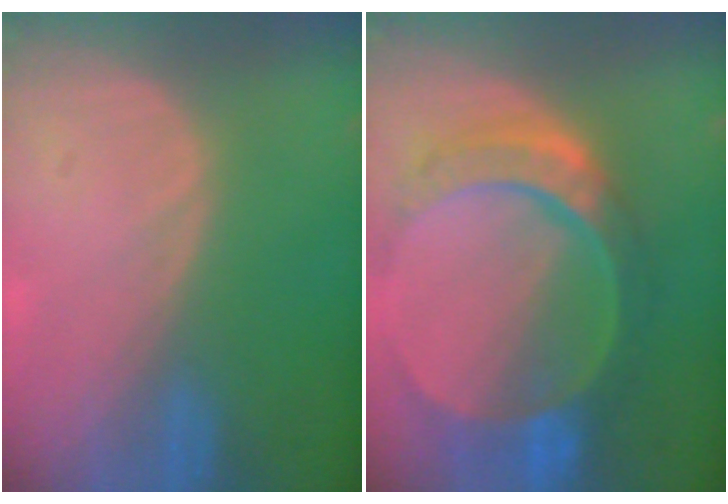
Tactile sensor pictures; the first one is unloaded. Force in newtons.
{"total": 10.8, "press": 9.1, "slide": 5.8}